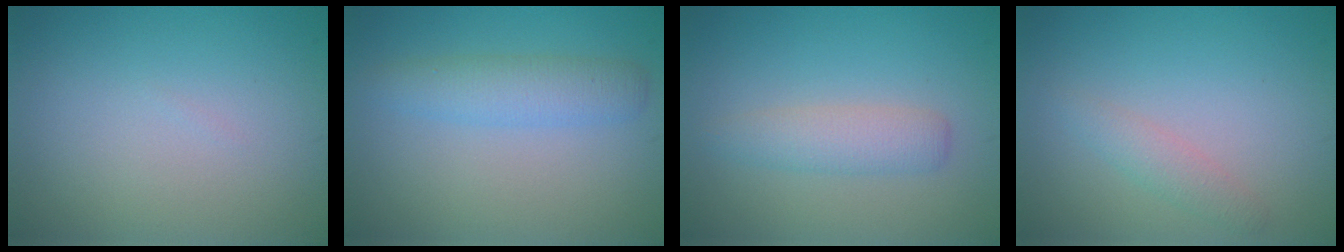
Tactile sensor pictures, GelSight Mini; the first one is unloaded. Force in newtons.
{"total": 2.9, "press": 2.9, "slide": 0.1}
{"total": 2.5, "press": 2.5, "slide": 0.0}
{"total": 1.6, "press": 1.6, "slide": 0.1}